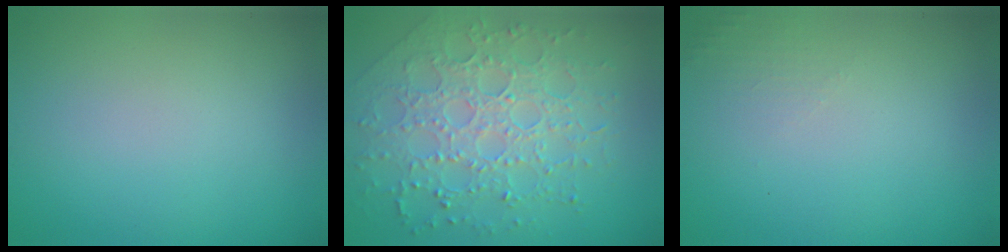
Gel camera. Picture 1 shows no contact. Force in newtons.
{"total": 7.4, "press": 5.4, "slide": 5.1}
{"total": 1.1, "press": 1.1, "slide": 0.3}